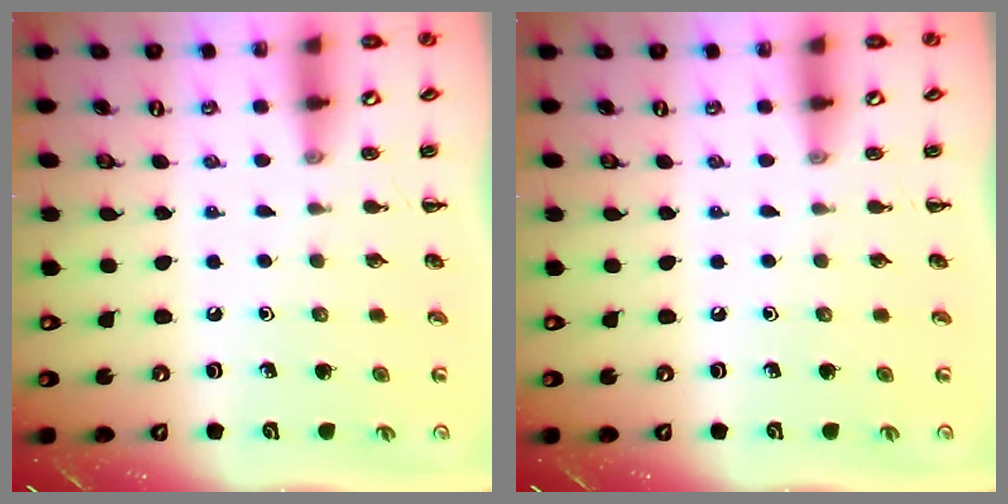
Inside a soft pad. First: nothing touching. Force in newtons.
{"total": 0.0}